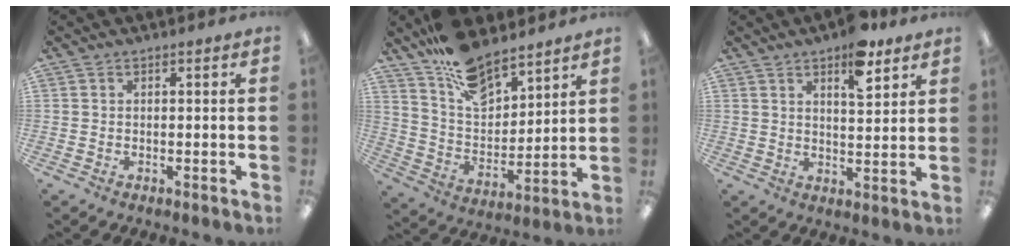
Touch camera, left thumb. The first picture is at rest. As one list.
[{"total": 13.7, "force": [11.1, 5.9, 5.5], "torque": [-0.114, -0.072, 0.208]}, {"total": 9.4, "force": [6.5, 3.7, 5.7], "torque": [-0.073, -0.035, 0.107]}]